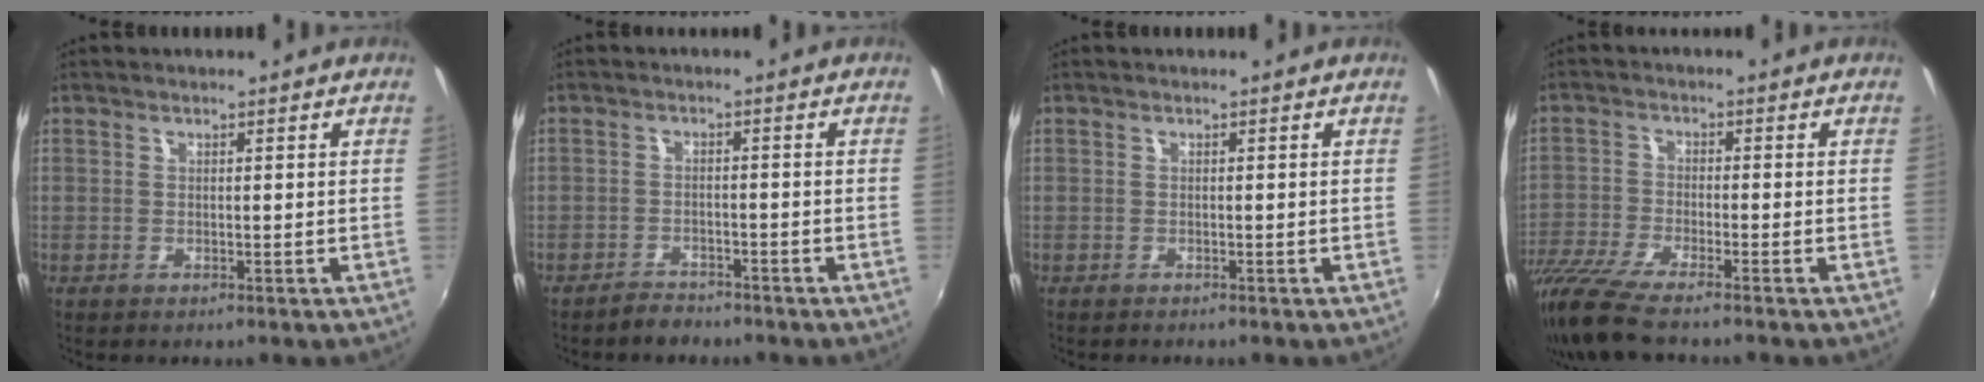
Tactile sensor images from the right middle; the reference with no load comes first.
{"total": 2.8, "force": [-2.6, 1.1, 0.4], "torque": [-0.019, 0.005, -0.042]}
{"total": 0.0}
{"total": 9.9, "force": [-8.1, 0.8, 5.6], "torque": [-0.133, -0.035, -0.156]}